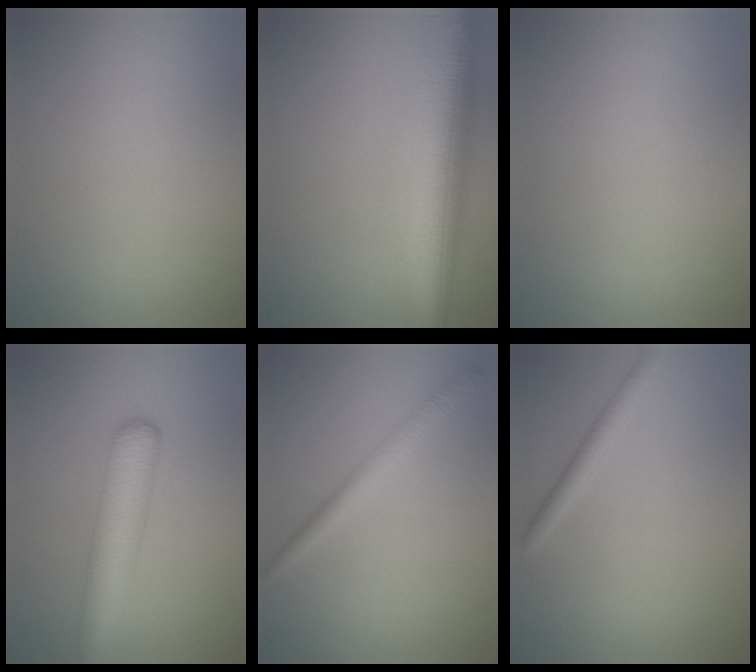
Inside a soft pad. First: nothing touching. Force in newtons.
{"total": 9.5, "press": 9.5, "slide": 0.7}
{"total": 0.0}
{"total": 5.7, "press": 5.7, "slide": 0.2}
{"total": 2.2, "press": 2.2, "slide": 0.1}
{"total": 1.9, "press": 1.9, "slide": 0.1}